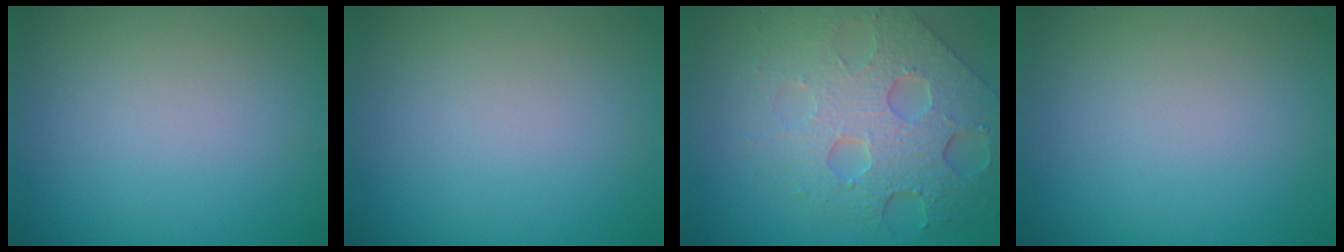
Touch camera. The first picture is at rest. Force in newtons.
{"total": 0.0}
{"total": 8.1, "press": 5.5, "slide": 6.0}
{"total": 0.0}